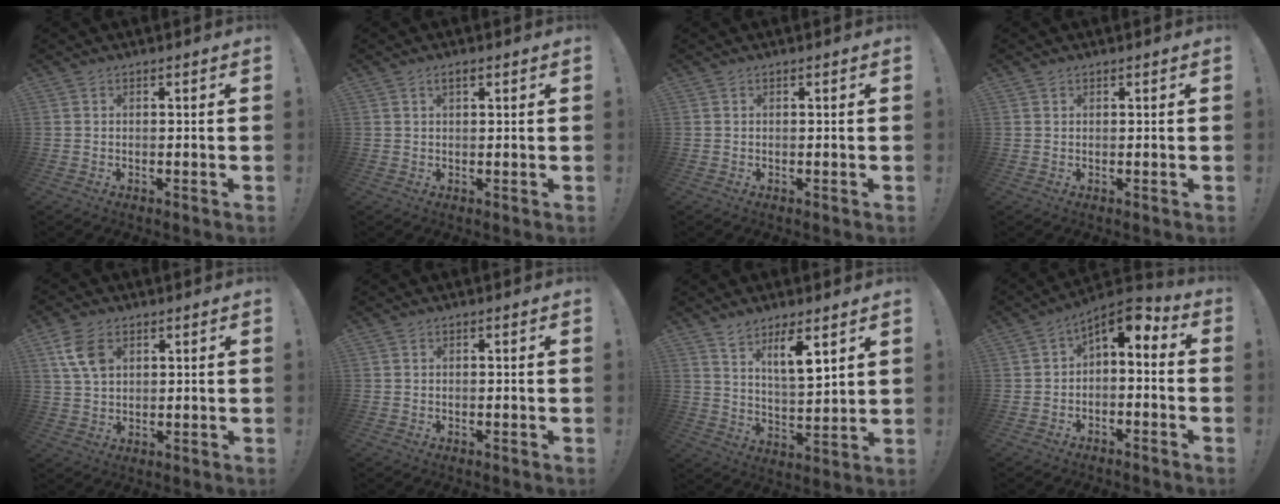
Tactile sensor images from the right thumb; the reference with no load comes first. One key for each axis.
{"total": 2.0, "fx": 1.0, "fy": 0.8, "fz": 1.5, "tx": -0.031, "ty": 0.003, "tz": 0.018}
{"total": 0.0}
{"total": 0.6, "fx": 0.5, "fy": 0.4, "fz": 0.0, "tx": 0.005, "ty": -0.003, "tz": 0.008}
{"total": 8.0, "fx": 3.3, "fy": 5.3, "fz": 5.0, "tx": -0.093, "ty": -0.003, "tz": 0.066}
{"total": 0.0}
{"total": 9.1, "fx": 6.8, "fy": 1.7, "fz": 5.8, "tx": -0.097, "ty": -0.043, "tz": 0.117}
{"total": 5.2, "fx": 0.9, "fy": 2.5, "fz": 4.4, "tx": -0.062, "ty": -0.011, "tz": 0.018}